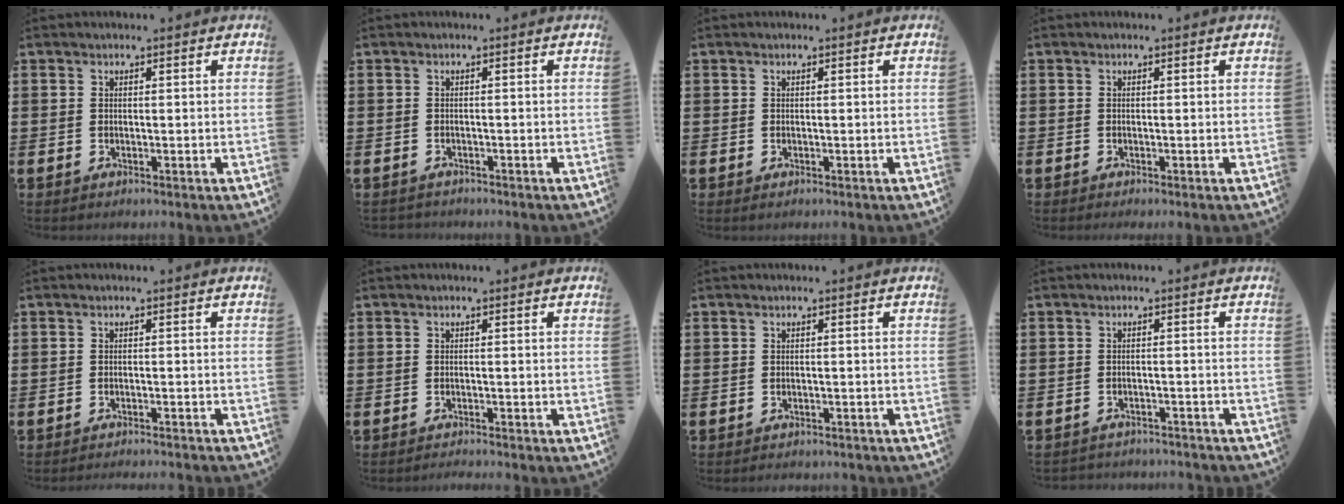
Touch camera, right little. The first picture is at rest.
{"total": 0.7, "force": [-0.6, 0.1, -0.1], "torque": [0.000, -0.001, -0.014]}
{"total": 0.0}
{"total": 0.0}
{"total": 1.0, "force": [-0.9, -0.2, 0.0], "torque": [0.000, 0.000, -0.020]}
{"total": 0.8, "force": [-0.7, -0.1, 0.1], "torque": [-0.003, -0.002, -0.015]}
{"total": 0.7, "force": [-0.7, 0.1, 0.0], "torque": [-0.002, -0.002, -0.014]}
{"total": 1.7, "force": [-1.7, 0.0, -0.2], "torque": [-0.001, 0.002, -0.037]}